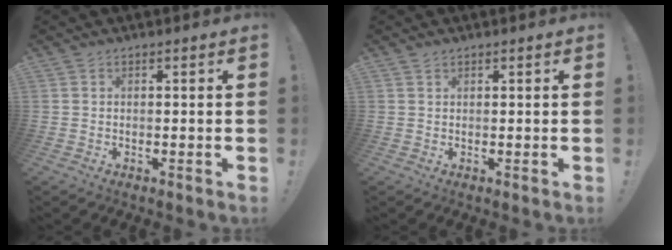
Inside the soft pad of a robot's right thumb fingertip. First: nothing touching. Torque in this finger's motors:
{"motor_torque": [-0.33, 0.41, 0.08, -0.15, 0.00]}